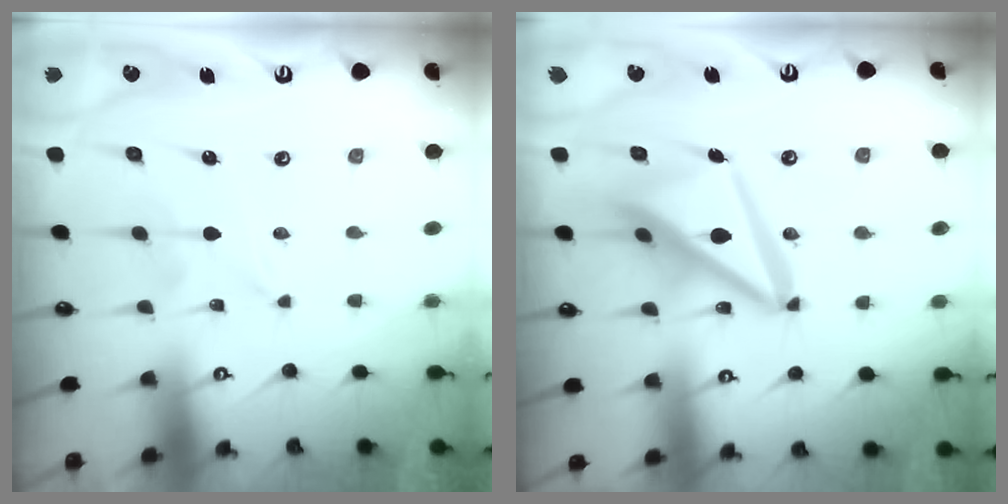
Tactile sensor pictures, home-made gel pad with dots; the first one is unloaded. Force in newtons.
{"total": 15.4, "press": 15.3, "slide": 1.7}